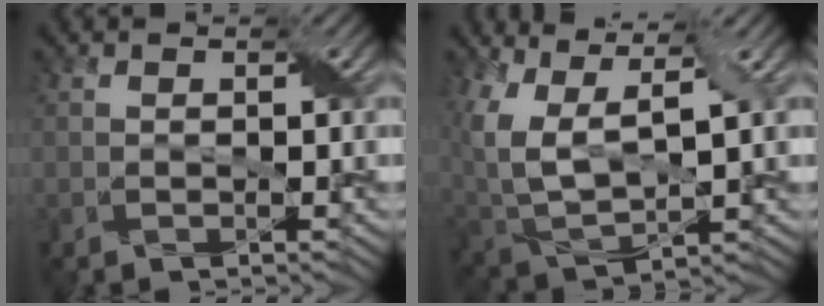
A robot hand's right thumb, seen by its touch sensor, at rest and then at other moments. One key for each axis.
{"total": 11.3, "fx": 3.6, "fy": 5.8, "fz": 8.9, "tx": -0.221, "ty": -0.014, "tz": 0.079}